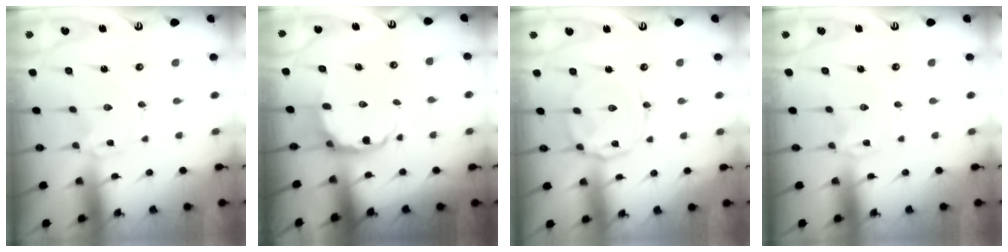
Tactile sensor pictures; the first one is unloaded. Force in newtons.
{"total": 6.1, "press": 5.7, "slide": 2.2}
{"total": 8.0, "press": 8.0, "slide": 0.5}
{"total": 0.0}